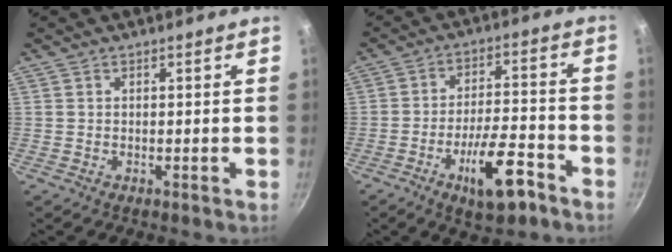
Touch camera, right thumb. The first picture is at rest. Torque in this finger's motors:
{"motor_torque": [1.86, 1.21, 1.29, -0.85, 0.43]}